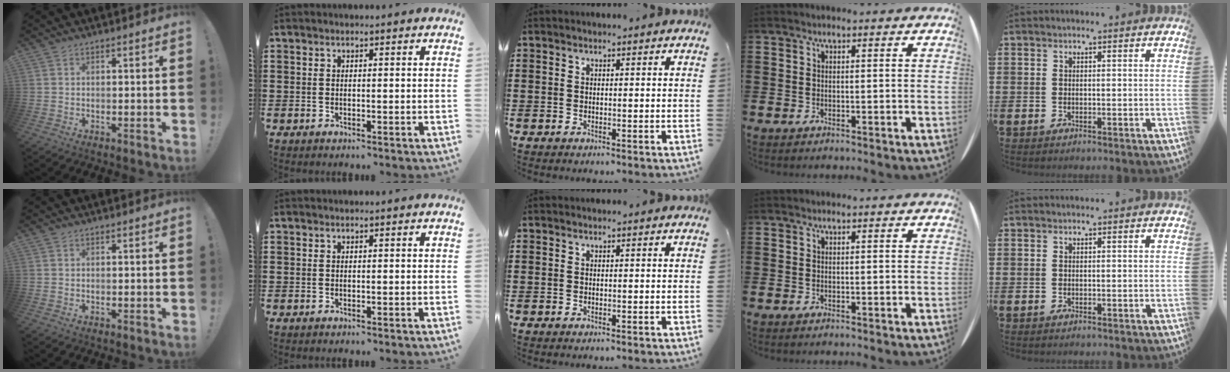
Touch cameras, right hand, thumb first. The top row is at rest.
{}